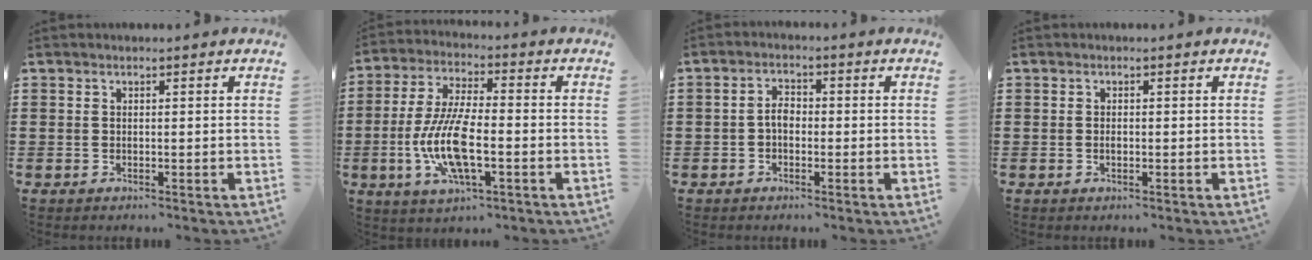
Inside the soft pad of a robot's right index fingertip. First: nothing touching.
{"total": 11.1, "force": [-2.9, 3.8, 10.0], "torque": [-0.224, -0.013, -0.057]}
{"total": 2.6, "force": [-0.7, 1.4, 2.0], "torque": [-0.046, 0.001, -0.017]}
{"total": 0.7, "force": [-0.1, 0.4, 0.6], "torque": [-0.013, 0.000, -0.002]}